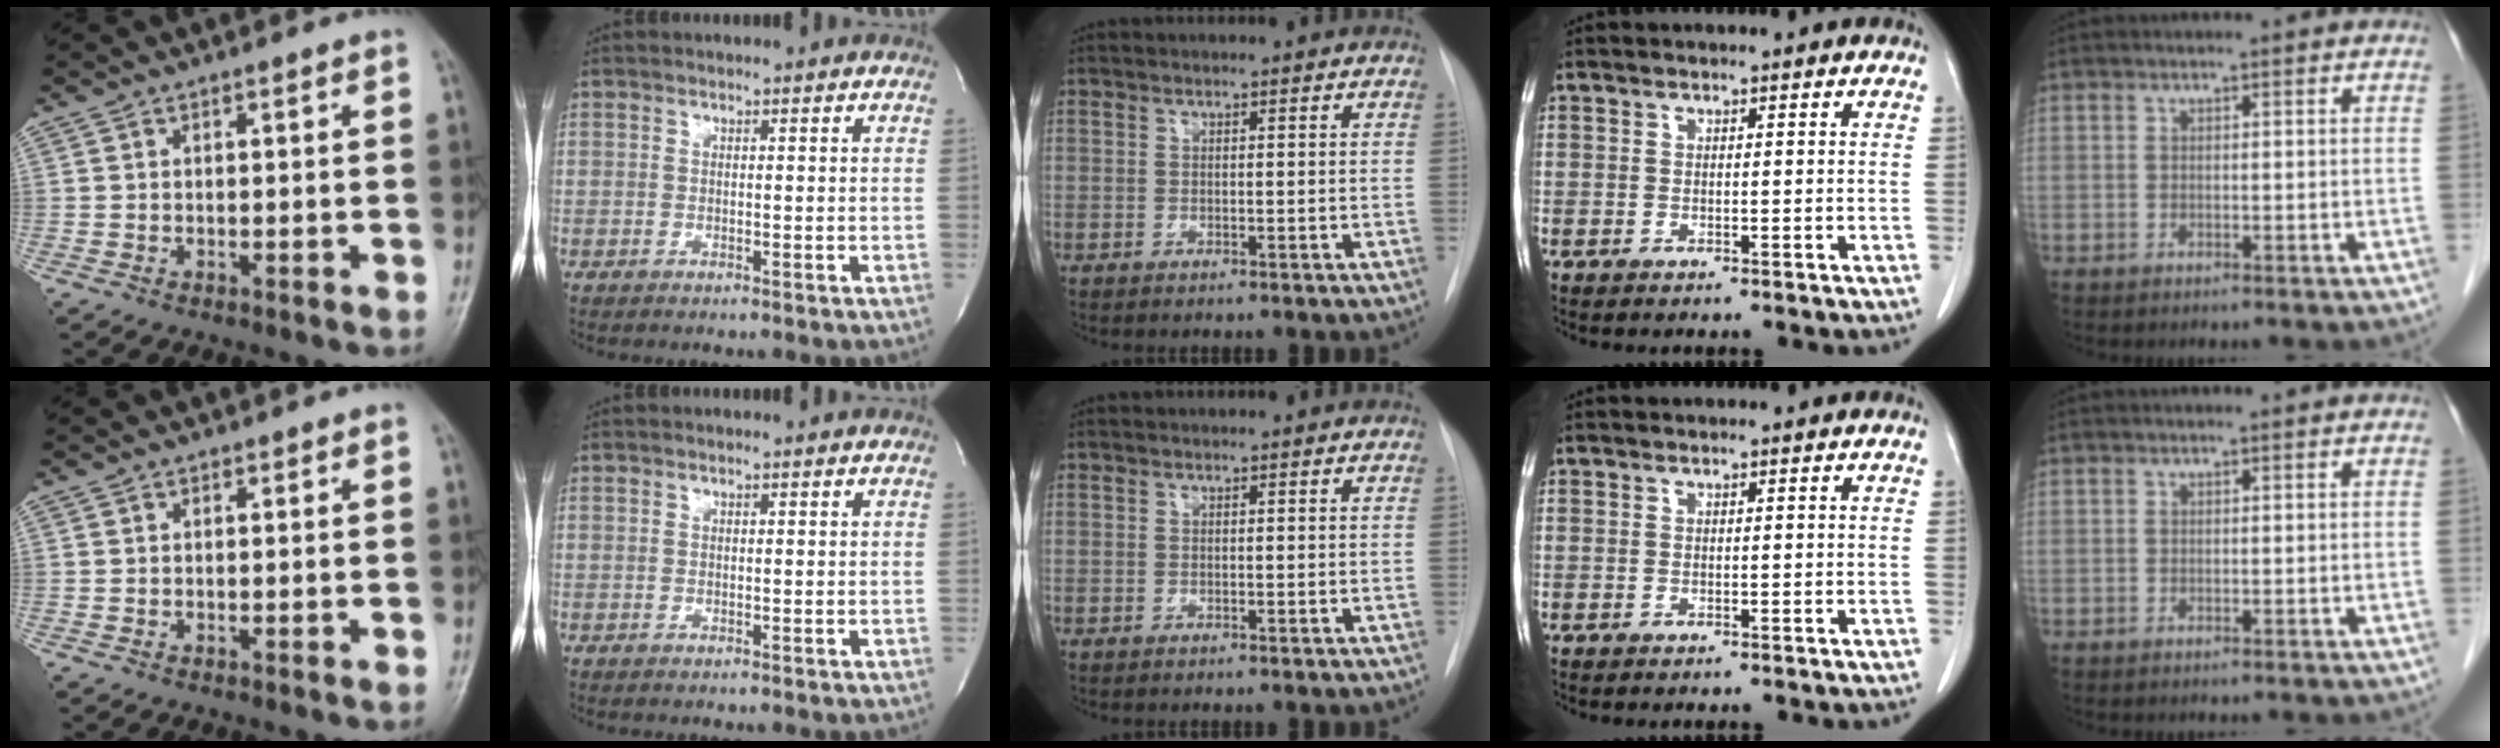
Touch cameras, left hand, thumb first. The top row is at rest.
{}